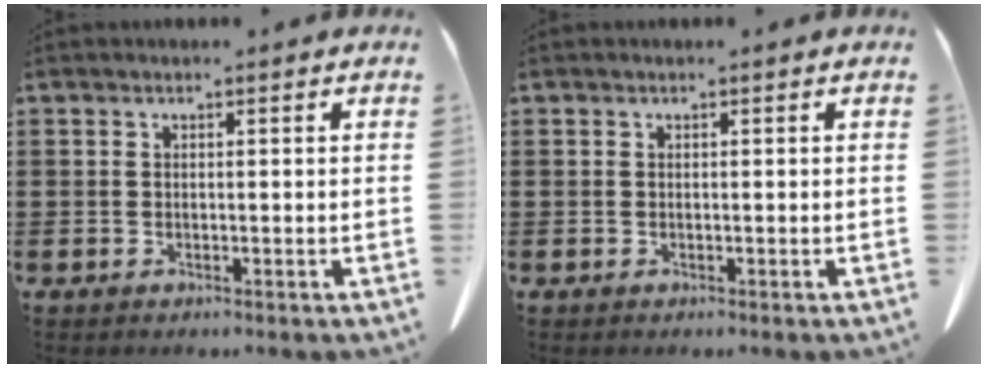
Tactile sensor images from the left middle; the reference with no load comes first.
{"total": 0.0}